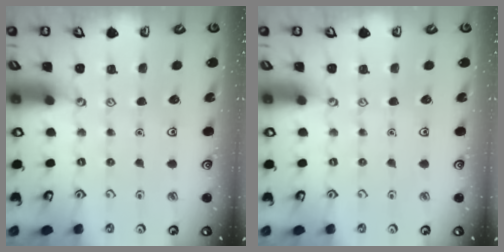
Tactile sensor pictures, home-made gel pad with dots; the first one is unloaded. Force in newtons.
{"total": 0.0}